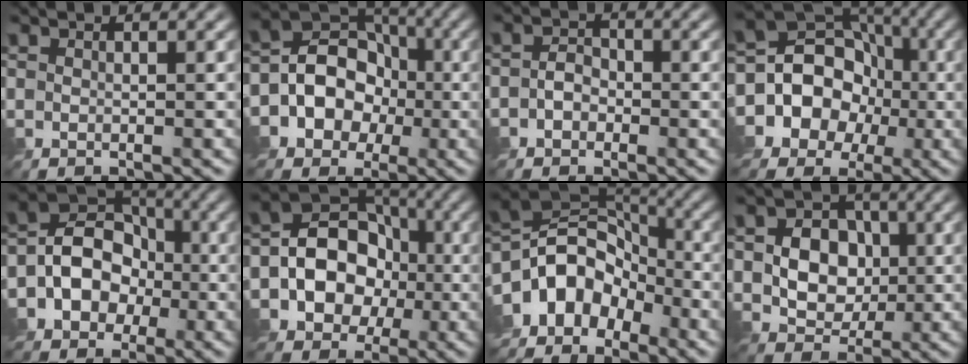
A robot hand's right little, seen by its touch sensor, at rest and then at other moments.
{"total": 8.6, "force": [-2.2, 7.3, 4.0], "torque": [-0.059, 0.014, -0.056]}
{"total": 1.8, "force": [-0.7, 1.4, 0.9], "torque": [-0.018, 0.005, -0.019]}
{"total": 13.5, "force": [-3.5, 12.0, 5.2], "torque": [-0.104, 0.018, -0.080]}
{"total": 7.2, "force": [-1.9, 6.0, 3.5], "torque": [-0.043, 0.011, -0.052]}
{"total": 9.3, "force": [-1.6, 7.7, 5.0], "torque": [-0.064, 0.005, -0.045]}
{"total": 9.0, "force": [-5.4, 5.6, 4.5], "torque": [-0.075, 0.020, -0.115]}
{"total": 5.5, "force": [0.0, 4.6, 3.2], "torque": [-0.052, 0.000, -0.006]}